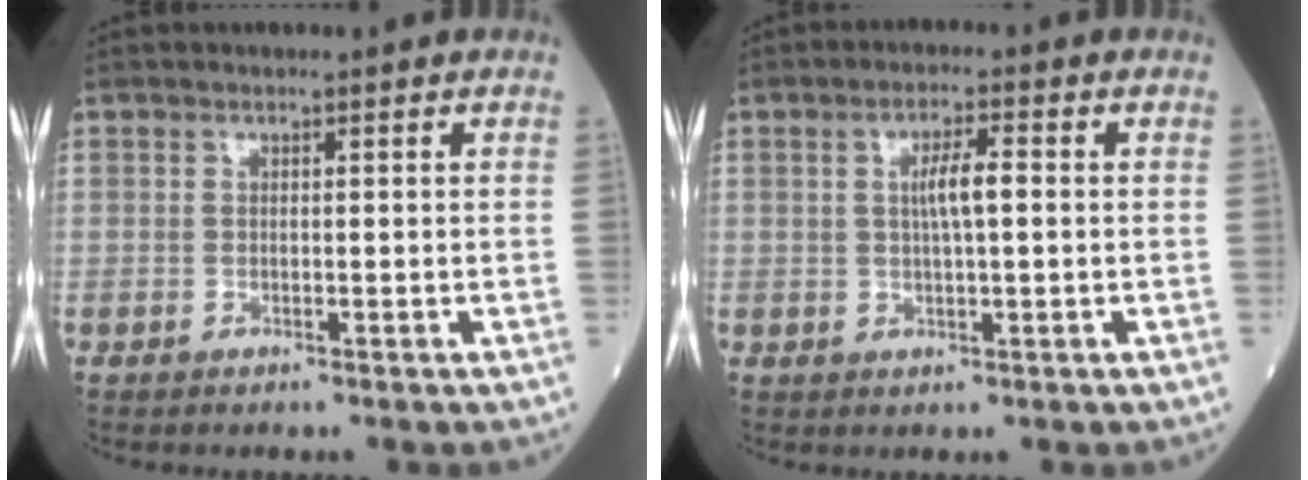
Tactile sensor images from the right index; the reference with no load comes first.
{"total": 4.2, "force": [0.6, 0.6, 4.1], "torque": [-0.074, 0.005, 0.009]}